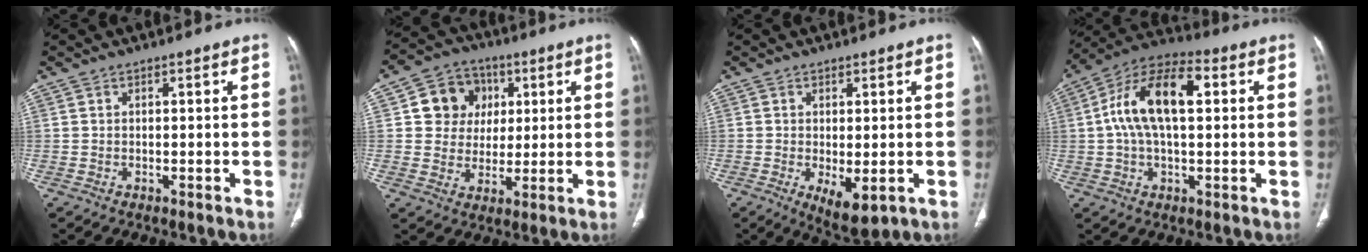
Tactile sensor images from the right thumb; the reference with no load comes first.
{"total": 10.7, "force": [2.9, 9.6, 3.7], "torque": [-0.017, -0.001, 0.046]}
{"total": 6.4, "force": [-1.6, 2.7, 5.5], "torque": [-0.087, -0.018, -0.014]}
{"total": 15.2, "force": [2.6, 7.6, 12.9], "torque": [-0.237, 0.033, 0.041]}